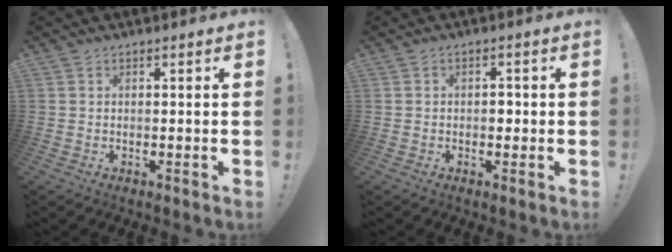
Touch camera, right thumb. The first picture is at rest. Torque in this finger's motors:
{"motor_torque": [0.29, 0.33, 0.07, -0.15, 0.00]}